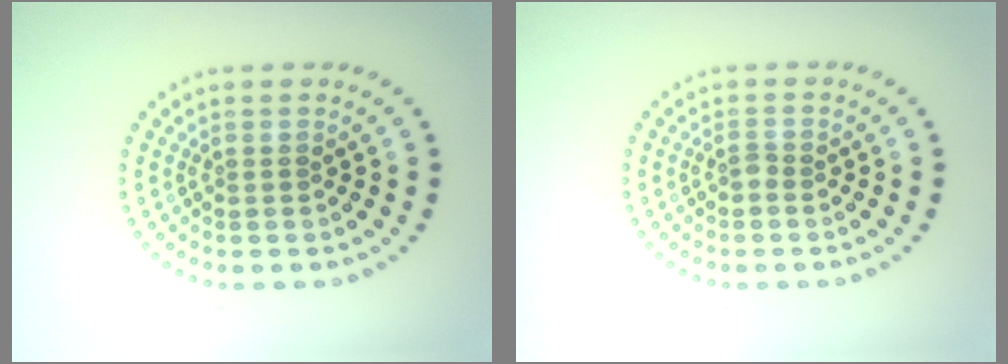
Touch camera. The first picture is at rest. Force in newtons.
{"total": 0.8, "press": 0.6, "slide": 0.5}